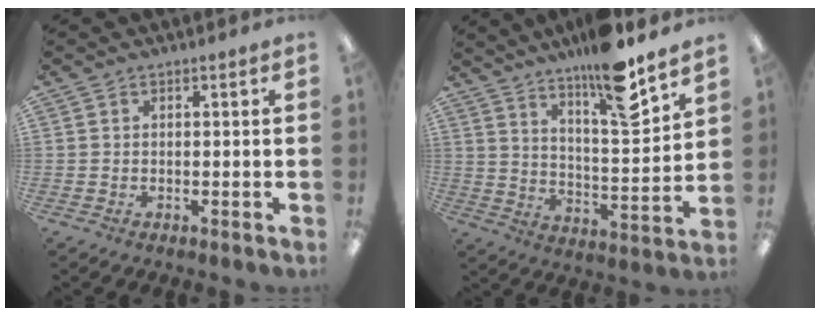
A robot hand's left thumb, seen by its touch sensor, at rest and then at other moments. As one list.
[{"total": 14.2, "force": [11.4, 2.2, 8.3], "torque": [-0.137, -0.075, 0.186]}]